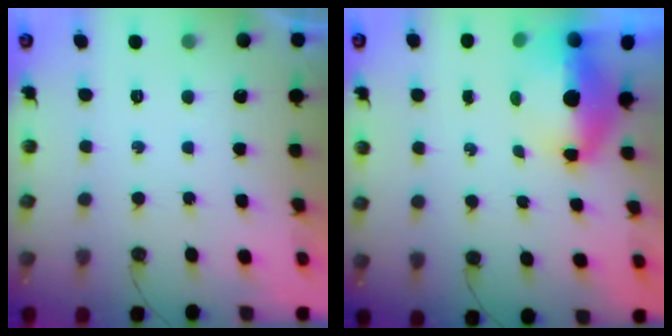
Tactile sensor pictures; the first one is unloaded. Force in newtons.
{"total": 7.0, "press": 6.9, "slide": 1.2}